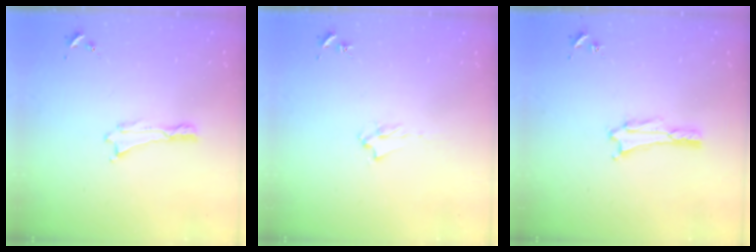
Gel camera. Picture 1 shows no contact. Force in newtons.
{"total": 1.7, "press": 1.6, "slide": 0.3}
{"total": 1.6, "press": 1.6, "slide": 0.2}